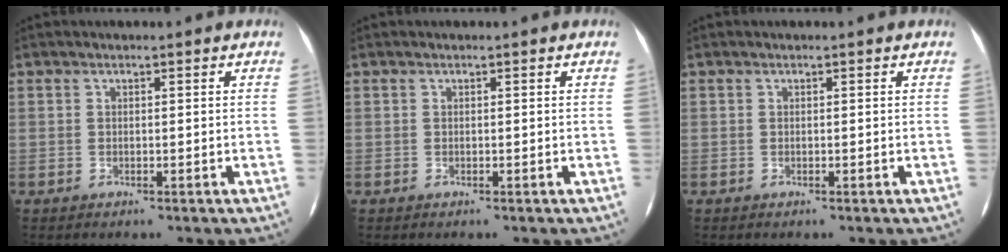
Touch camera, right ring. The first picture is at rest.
{"total": 0.0}
{"total": 0.0}